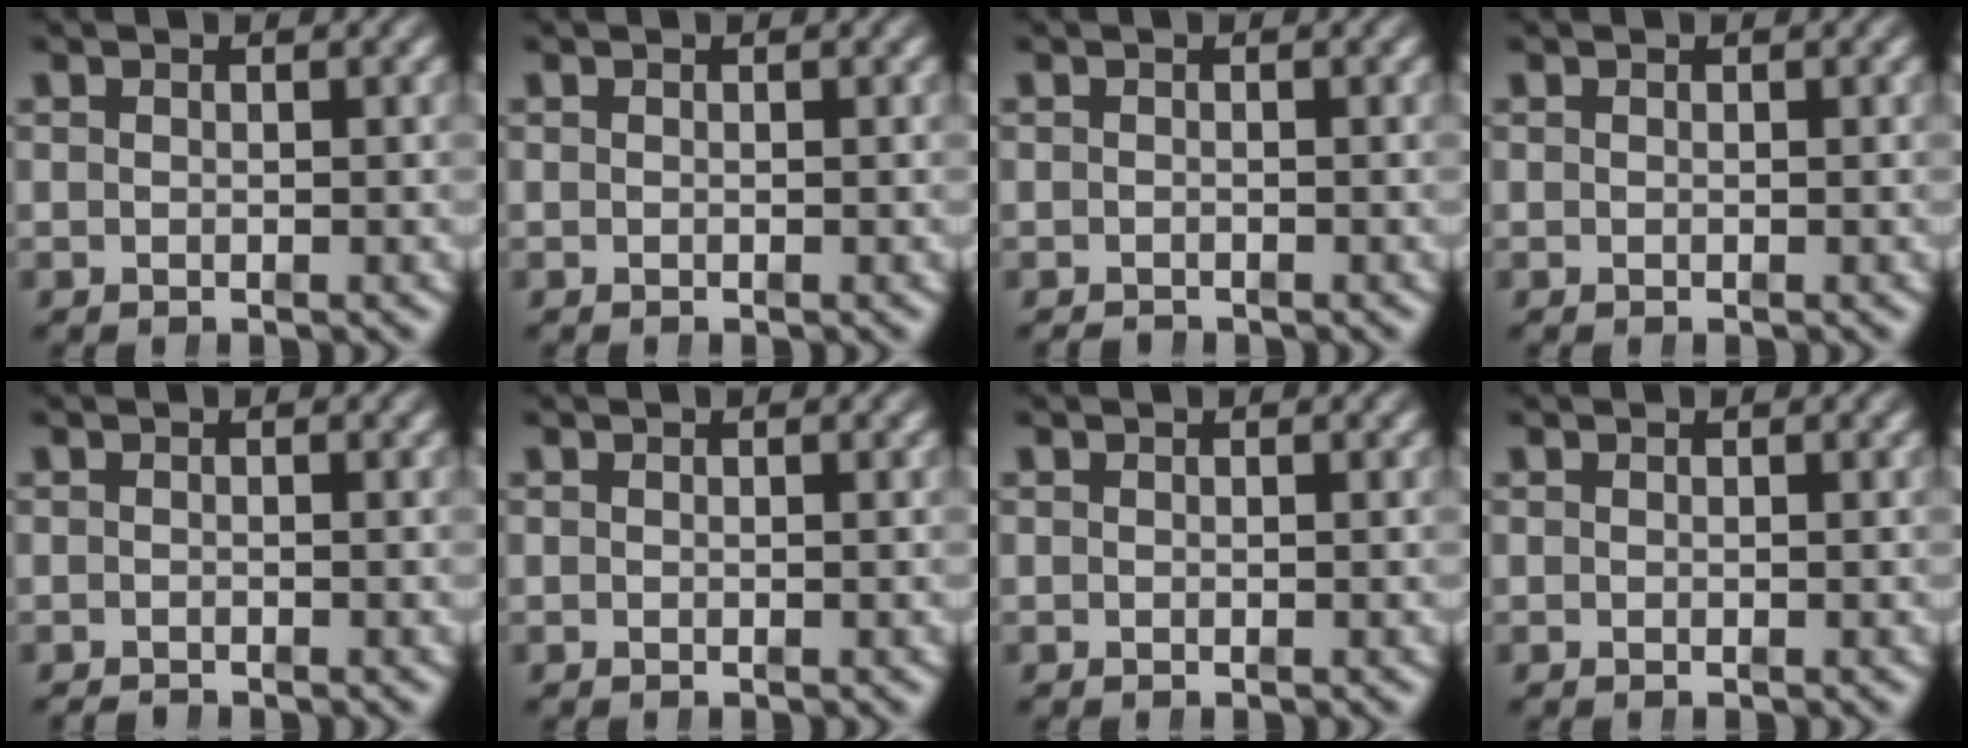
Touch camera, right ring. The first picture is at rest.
{"total": 0.0}
{"total": 0.9, "force": [-0.9, -0.2, -0.1], "torque": [-0.002, -0.010, -0.012]}
{"total": 0.0}
{"total": 0.9, "force": [-0.9, -0.2, -0.1], "torque": [0.000, -0.009, -0.012]}
{"total": 0.0}
{"total": 0.0}
{"total": 0.0}